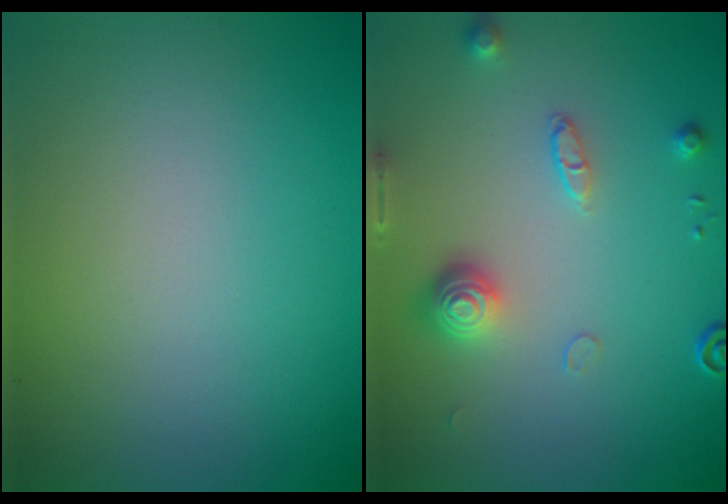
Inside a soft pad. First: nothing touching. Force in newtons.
{"total": 3.0, "press": 2.8, "slide": 1.1}